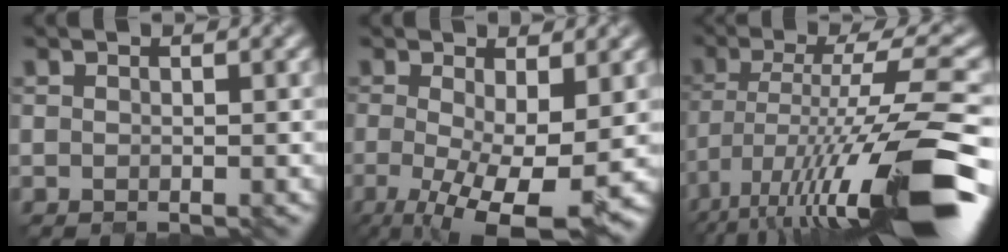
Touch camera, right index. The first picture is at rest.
{"total": 9.1, "force": [-2.2, 2.8, 8.4], "torque": [-0.142, -0.023, -0.025]}
{"total": 14.9, "force": [-6.7, 3.2, 12.9], "torque": [-0.219, 0.003, -0.108]}